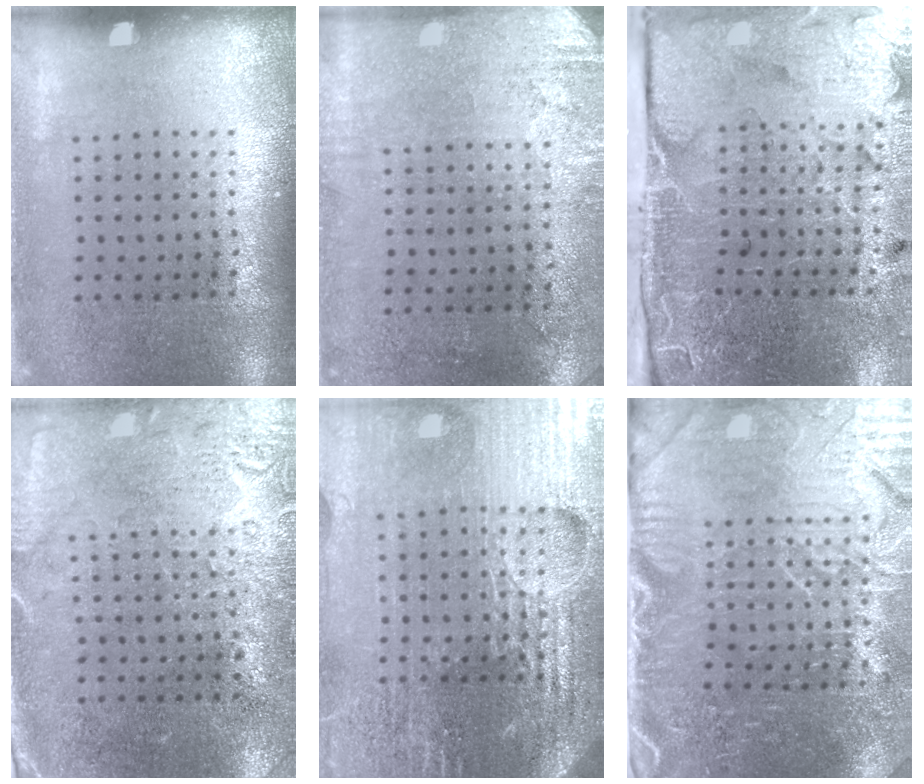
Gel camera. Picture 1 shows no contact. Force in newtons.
{"total": 2.9, "press": 2.4, "slide": 1.7}
{"total": 5.1, "press": 4.0, "slide": 3.1}
{"total": 2.7, "press": 2.3, "slide": 1.4}
{"total": 5.9, "press": 5.3, "slide": 2.6}
{"total": 5.1, "press": 4.3, "slide": 2.7}